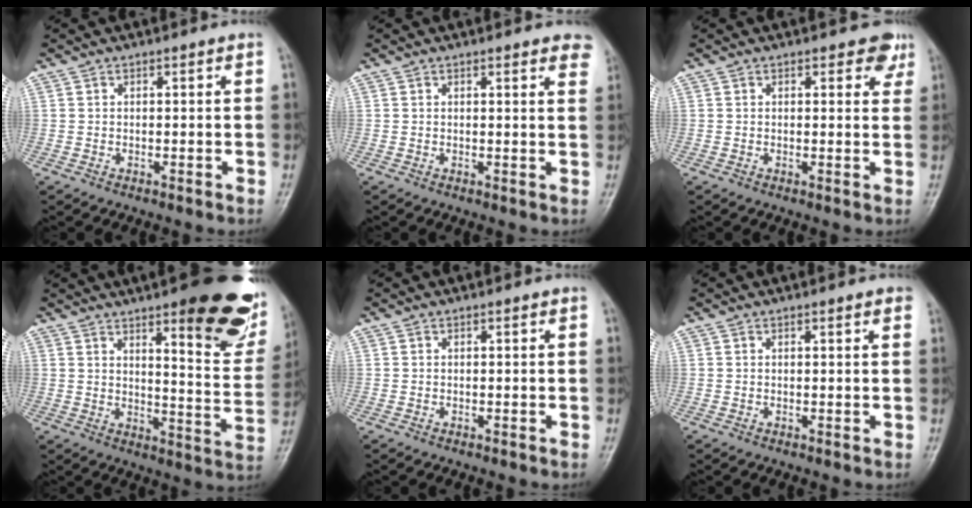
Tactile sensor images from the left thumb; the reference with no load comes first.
{"total": 5.3, "force": [4.1, 1.5, 2.9], "torque": [-0.014, -0.009, 0.034]}
{"total": 3.3, "force": [2.1, 1.9, 1.6], "torque": [0.011, -0.008, 0.019]}
{"total": 22.2, "force": [13.1, 6.0, 16.8], "torque": [-0.178, -0.073, 0.171]}
{"total": 0.0}
{"total": 1.5, "force": [1.0, 0.3, 1.1], "torque": [-0.012, 0.000, 0.009]}